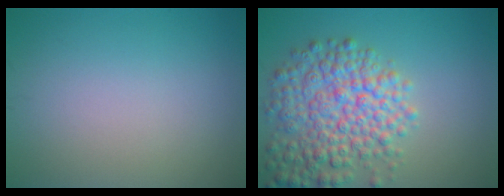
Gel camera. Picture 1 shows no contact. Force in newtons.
{"total": 7.3, "press": 7.3, "slide": 0.3}